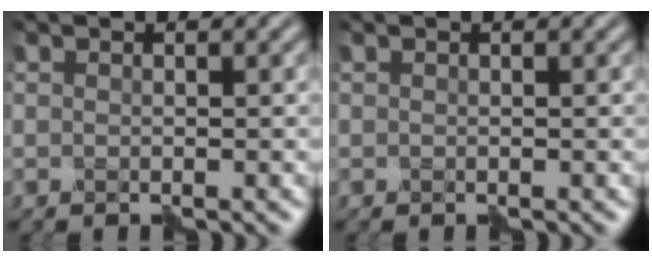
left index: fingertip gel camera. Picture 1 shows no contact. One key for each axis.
{"total": 0.0}